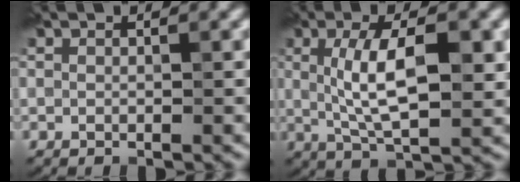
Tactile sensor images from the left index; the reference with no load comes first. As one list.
[{"total": 6.7, "force": [1.0, 2.1, 6.3], "torque": [-0.112, 0.002, 0.014]}]